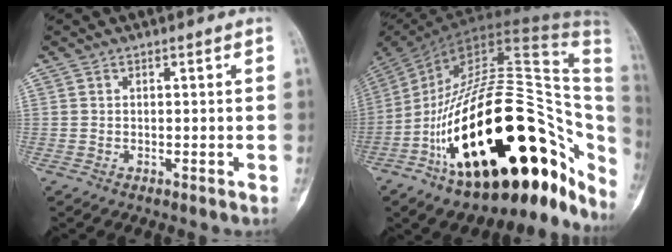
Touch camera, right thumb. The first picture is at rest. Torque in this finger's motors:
{"motor_torque": [1.64, 1.49, 2.57, -0.21, 1.05]}